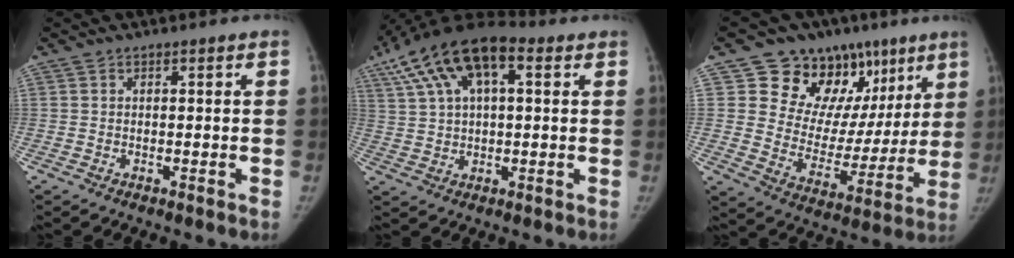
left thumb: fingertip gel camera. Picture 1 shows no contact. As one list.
[{"total": 16.8, "force": [6.9, 8.1, 13.1], "torque": [-0.240, 0.028, 0.114]}, {"total": 20.7, "force": [11.4, 14.3, 9.7], "torque": [-0.066, -0.028, 0.176]}]